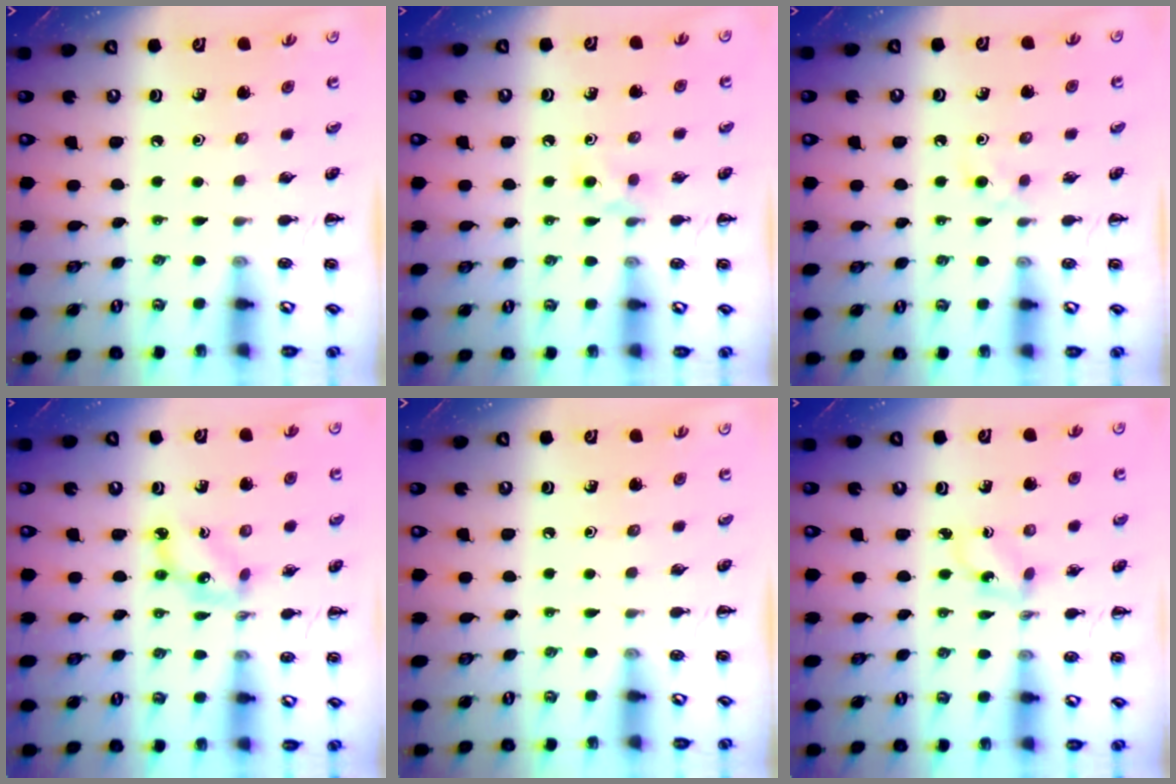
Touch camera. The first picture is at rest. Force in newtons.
{"total": 3.2, "press": 2.9, "slide": 1.5}
{"total": 3.7, "press": 3.4, "slide": 1.4}
{"total": 5.2, "press": 5.0, "slide": 1.3}
{"total": 0.0}
{"total": 1.0, "press": 0.9, "slide": 0.5}